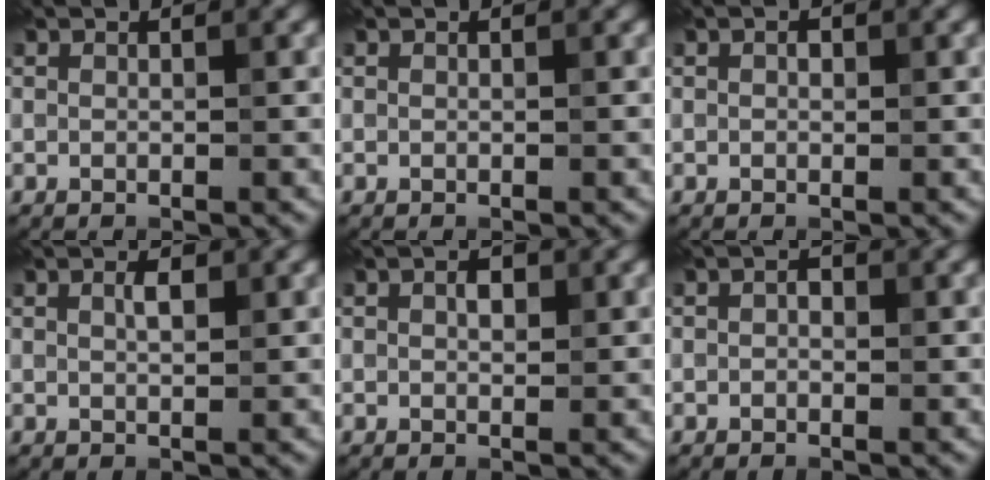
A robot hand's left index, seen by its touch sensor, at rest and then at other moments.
{"total": 0.0}
{"total": 0.6, "force": [0.1, 0.4, 0.4], "torque": [-0.006, -0.001, 0.000]}
{"total": 1.2, "force": [0.5, 0.4, 1.0], "torque": [-0.020, 0.001, 0.010]}
{"total": 1.2, "force": [0.4, 0.7, 1.0], "torque": [-0.016, 0.002, 0.006]}
{"total": 0.9, "force": [0.0, 0.6, 0.6], "torque": [-0.007, -0.002, -0.002]}